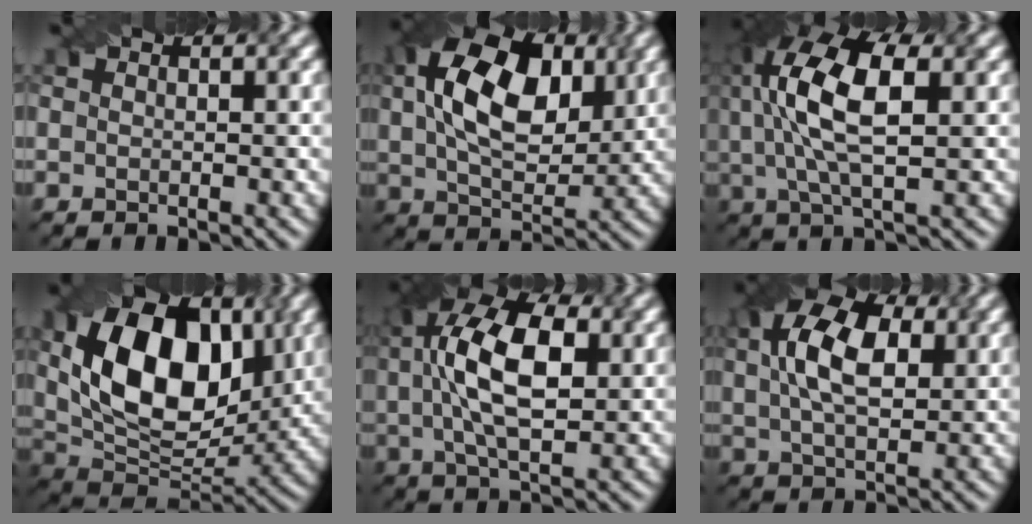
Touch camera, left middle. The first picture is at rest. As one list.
[{"total": 12.4, "force": [3.4, 7.3, 9.4], "torque": [-0.162, 0.018, 0.054]}, {"total": 10.0, "force": [2.4, 4.0, 8.9], "torque": [-0.188, 0.018, 0.037]}, {"total": 13.4, "force": [3.0, 8.5, 9.9], "torque": [-0.171, -0.001, 0.054]}, {"total": 10.1, "force": [2.0, 4.7, 8.8], "torque": [-0.171, 0.019, 0.026]}, {"total": 8.4, "force": [2.4, 4.5, 6.7], "torque": [-0.132, 0.018, 0.037]}]